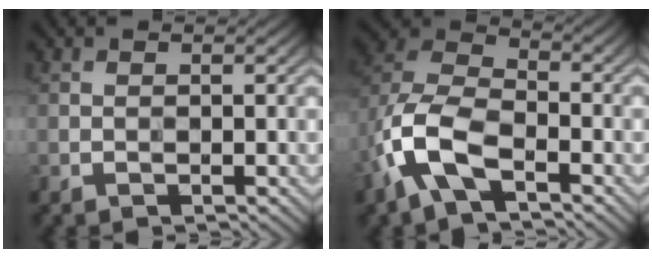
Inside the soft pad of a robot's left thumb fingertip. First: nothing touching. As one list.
[{"total": 9.9, "force": [-4.8, 4.7, 7.3], "torque": [-0.176, 0.000, -0.111]}]